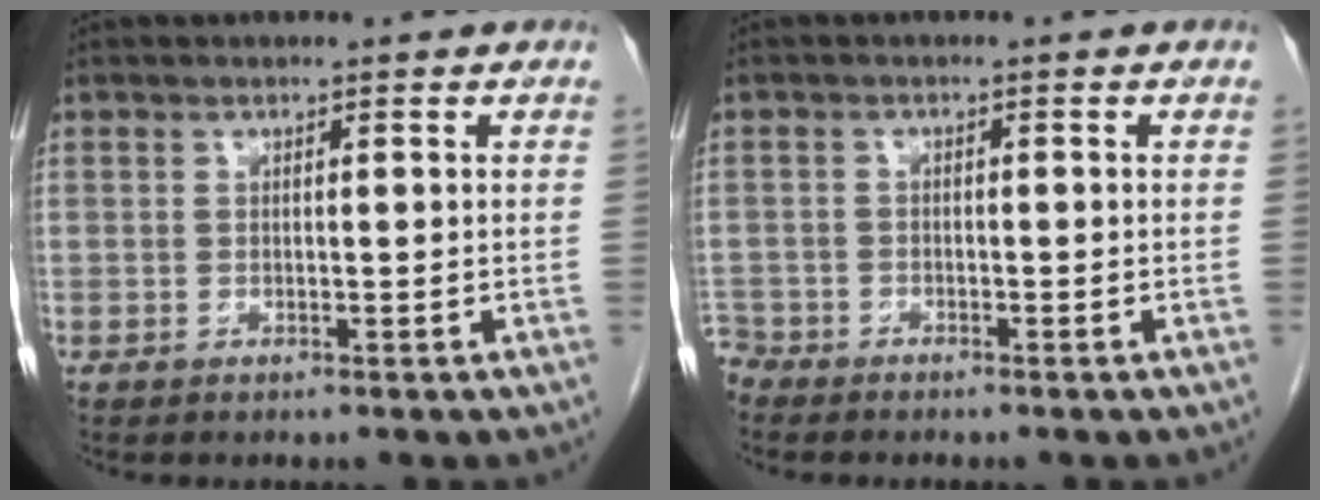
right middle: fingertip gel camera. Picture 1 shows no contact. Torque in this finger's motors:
{"motor_torque": [0.19, 0.23, -0.06, -0.07]}